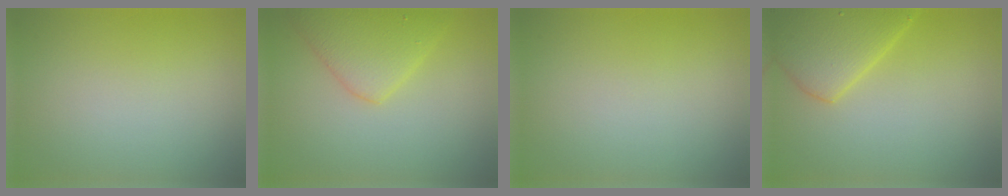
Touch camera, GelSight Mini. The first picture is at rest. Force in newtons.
{"total": 4.0, "press": 4.0, "slide": 0.2}
{"total": 0.0}
{"total": 5.0, "press": 5.0, "slide": 0.3}